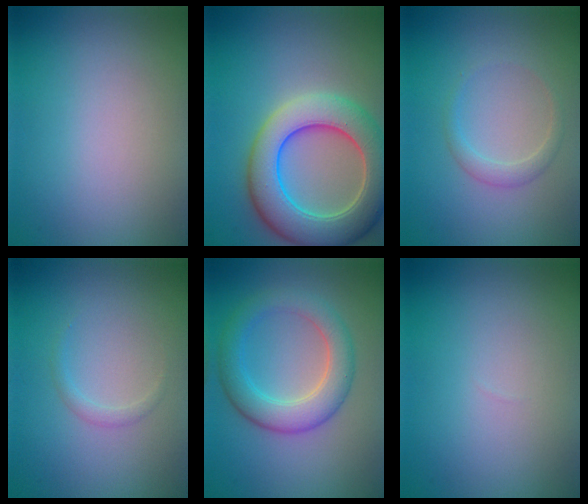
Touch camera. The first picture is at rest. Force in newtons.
{"total": 9.0, "press": 9.0, "slide": 0.3}
{"total": 1.5, "press": 1.5, "slide": 0.0}
{"total": 0.9, "press": 0.9, "slide": 0.0}
{"total": 4.8, "press": 4.8, "slide": 0.1}
{"total": 0.0}